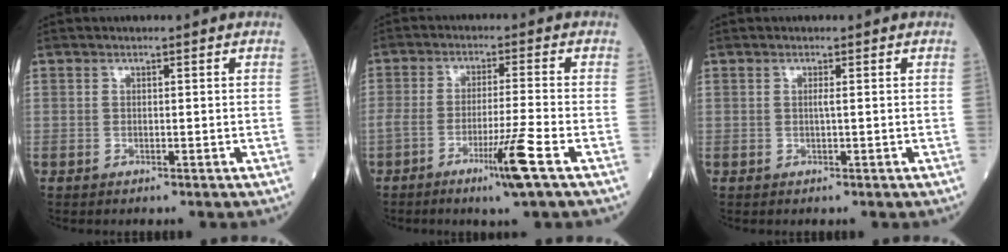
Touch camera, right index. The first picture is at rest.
{"total": 7.3, "force": [-3.8, -1.2, 6.1], "torque": [-0.109, -0.016, -0.070]}
{"total": 0.6, "force": [0.1, -0.1, 0.5], "torque": [-0.011, -0.001, 0.000]}